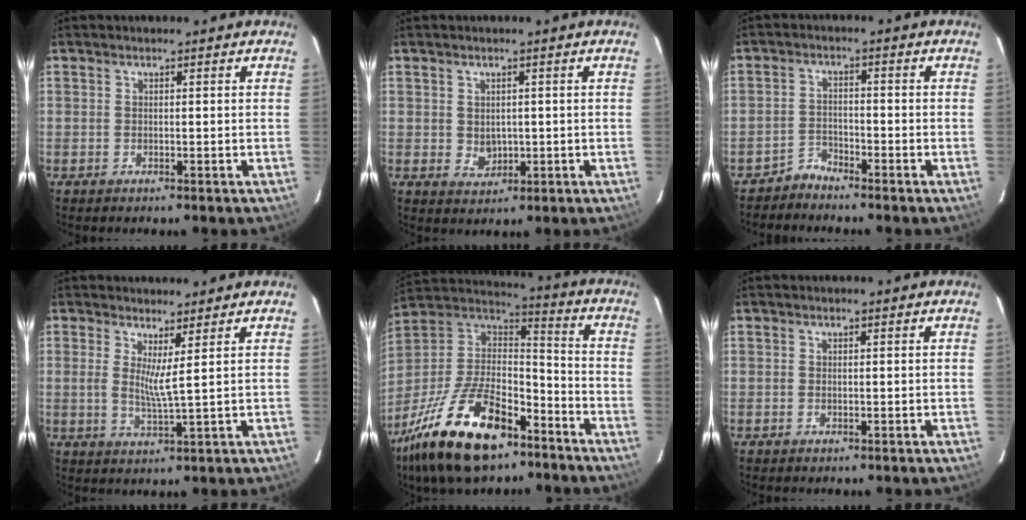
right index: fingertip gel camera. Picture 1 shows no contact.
{"total": 3.0, "force": [0.1, 2.6, 1.5], "torque": [-0.023, -0.001, 0.008]}
{"total": 2.8, "force": [-2.7, 0.7, -0.6], "torque": [0.011, 0.006, -0.053]}
{"total": 3.6, "force": [1.8, -0.6, 3.1], "torque": [-0.060, -0.017, 0.027]}
{"total": 25.9, "force": [-16.2, 11.5, 16.6], "torque": [-0.343, -0.015, -0.273]}
{"total": 0.0}